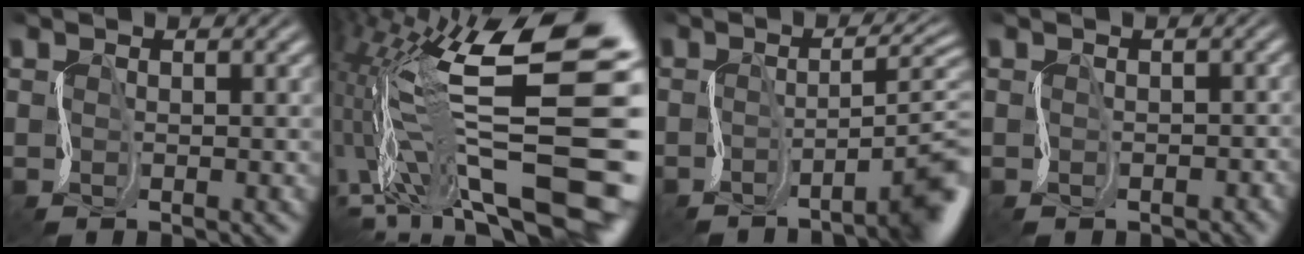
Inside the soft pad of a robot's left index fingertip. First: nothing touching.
{"total": 14.2, "force": [1.0, 5.7, 12.9], "torque": [-0.255, -0.003, 0.031]}
{"total": 6.4, "force": [-2.3, 1.4, 5.8], "torque": [-0.050, 0.005, -0.040]}
{"total": 1.4, "force": [-0.8, 1.0, 0.5], "torque": [0.003, -0.002, -0.009]}